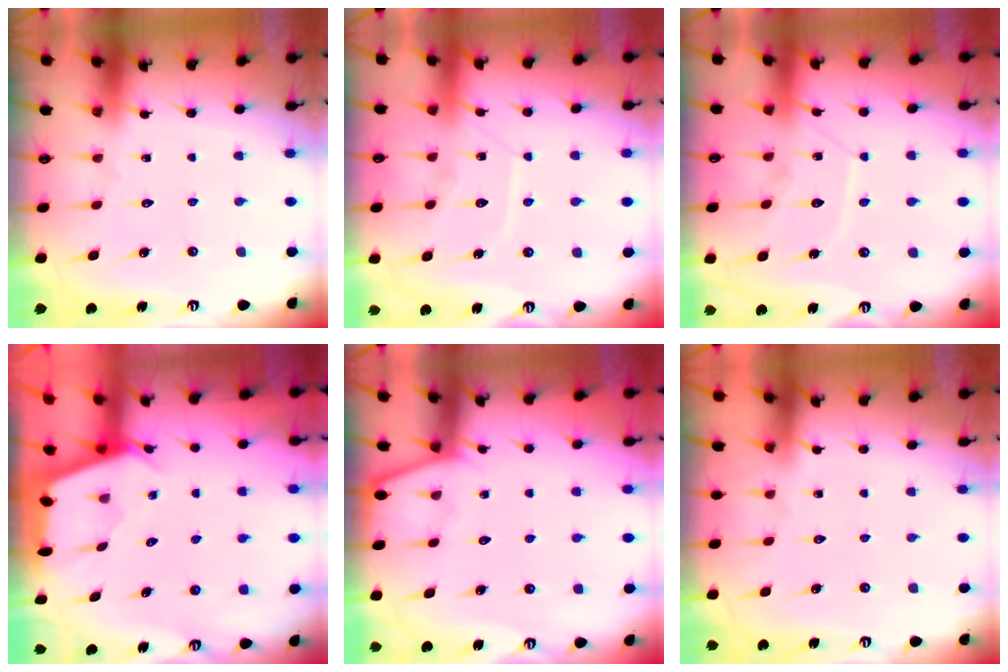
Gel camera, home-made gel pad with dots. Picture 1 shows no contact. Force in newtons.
{"total": 8.0, "press": 8.0, "slide": 0.3}
{"total": 8.4, "press": 8.4, "slide": 0.1}
{"total": 2.4, "press": 2.4, "slide": 0.3}
{"total": 2.4, "press": 2.4, "slide": 0.2}
{"total": 0.0}